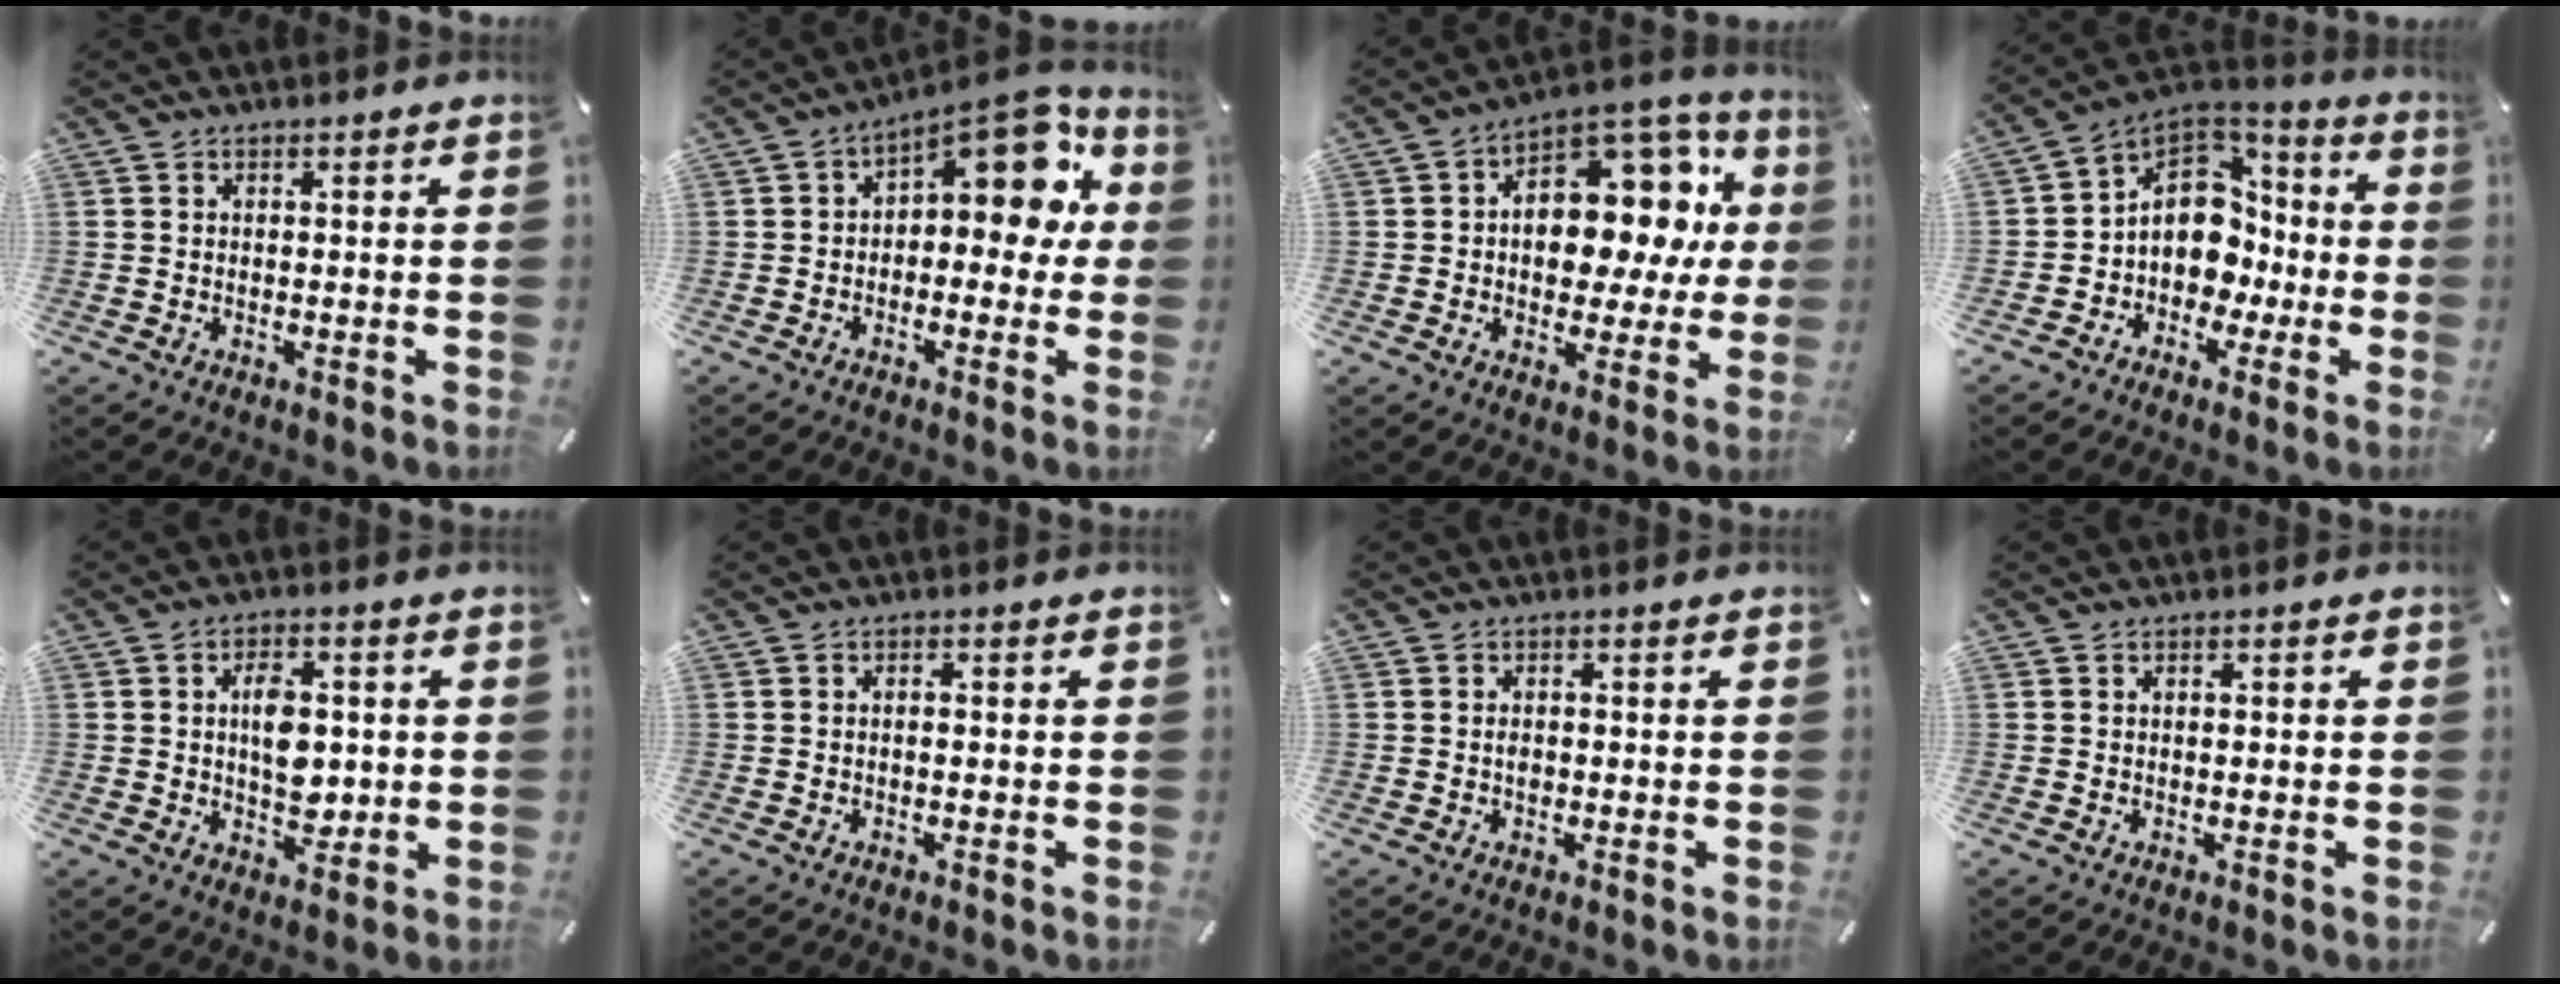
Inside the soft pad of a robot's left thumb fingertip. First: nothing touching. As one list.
[{"total": 11.5, "force": [5.0, 6.1, 8.4], "torque": [-0.104, -0.043, 0.085]}, {"total": 13.8, "force": [3.5, 9.8, 9.0], "torque": [-0.113, -0.039, 0.064]}, {"total": 12.3, "force": [-0.6, 10.8, 5.9], "torque": [-0.117, -0.003, -0.002]}, {"total": 8.4, "force": [0.5, 5.6, 6.3], "torque": [-0.080, 0.000, 0.007]}, {"total": 0.9, "force": [-0.4, 0.3, 0.7], "torque": [-0.015, 0.000, -0.008]}, {"total": 1.4, "force": [-0.2, 0.9, 1.0], "torque": [-0.020, 0.003, -0.005]}, {"total": 0.5, "force": [0.0, 0.3, 0.4], "torque": [-0.008, 0.001, 0.000]}]